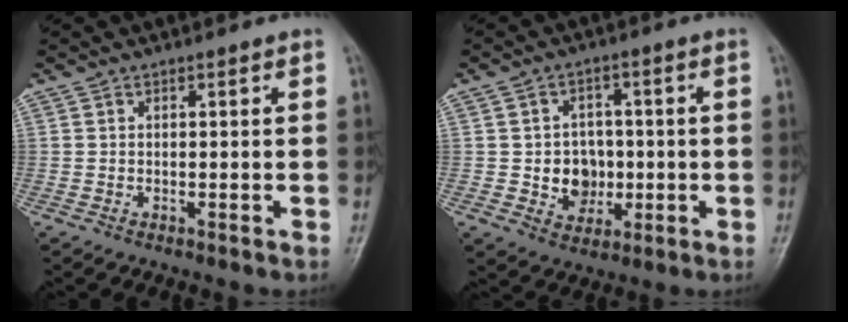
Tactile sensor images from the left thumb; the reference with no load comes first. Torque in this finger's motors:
{"motor_torque": [-0.05, 0.14, 0.44, -0.02, 0.00]}